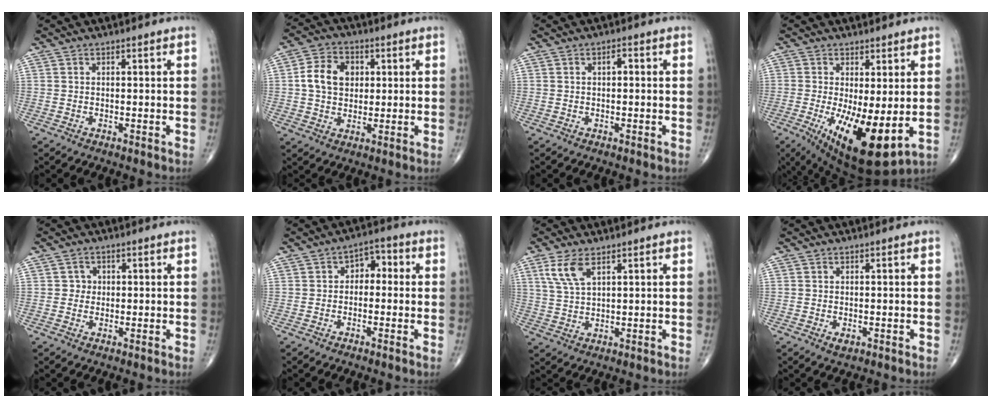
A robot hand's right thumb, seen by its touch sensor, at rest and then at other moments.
{"total": 8.9, "force": [1.4, 6.8, 5.6], "torque": [-0.082, 0.007, 0.020]}
{"total": 1.4, "force": [0.2, 0.7, 1.2], "torque": [-0.021, 0.006, 0.002]}
{"total": 13.6, "force": [-2.2, 4.6, 12.6], "torque": [-0.208, -0.033, -0.017]}
{"total": 1.9, "force": [0.2, 1.9, 0.5], "torque": [0.006, 0.004, 0.000]}
{"total": 4.4, "force": [0.0, 3.1, 3.1], "torque": [-0.019, 0.021, -0.015]}
{"total": 5.7, "force": [3.0, 2.1, 4.3], "torque": [-0.095, -0.005, 0.070]}
{"total": 1.1, "force": [-0.3, 0.6, 0.9], "torque": [-0.013, -0.003, -0.002]}